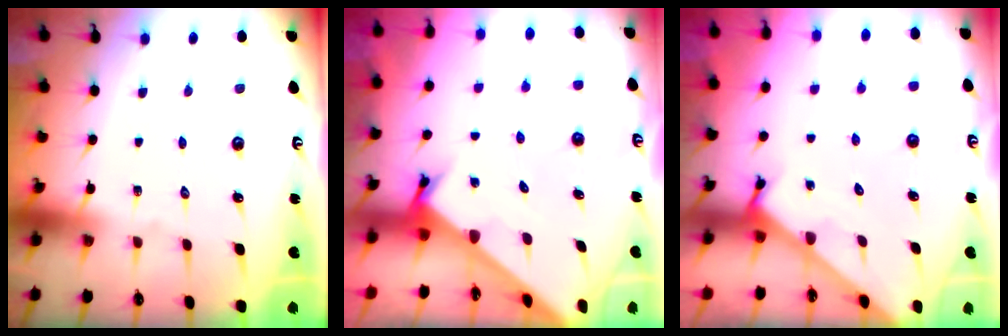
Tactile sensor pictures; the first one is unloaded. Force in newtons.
{"total": 2.3, "press": 2.3, "slide": 0.2}
{"total": 1.5, "press": 1.5, "slide": 0.1}